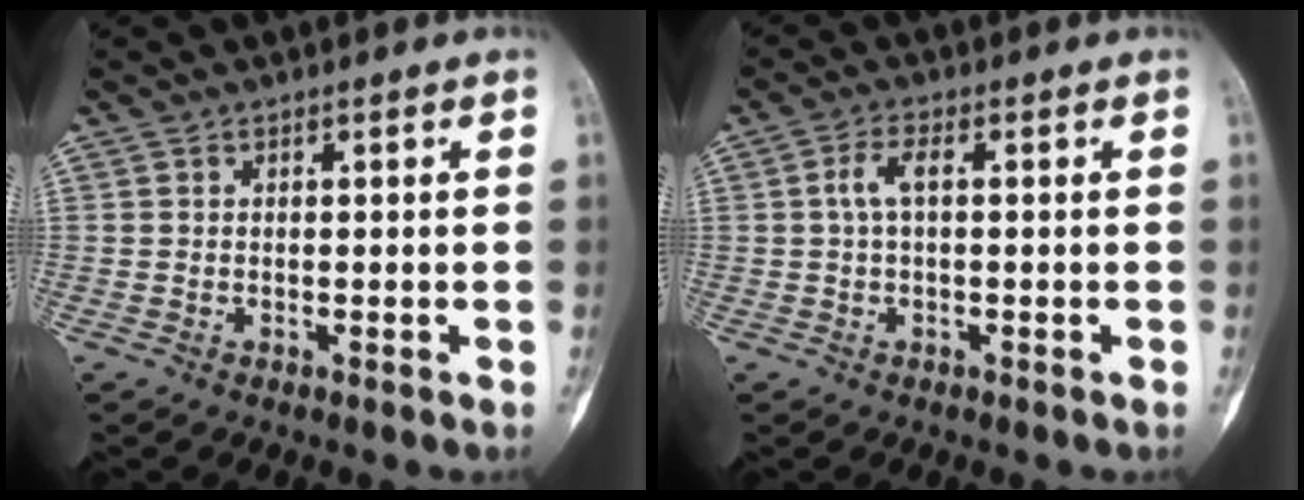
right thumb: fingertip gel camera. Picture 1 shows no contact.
{"total": 3.4, "force": [0.4, 1.4, 3.1], "torque": [-0.071, 0.010, 0.006]}